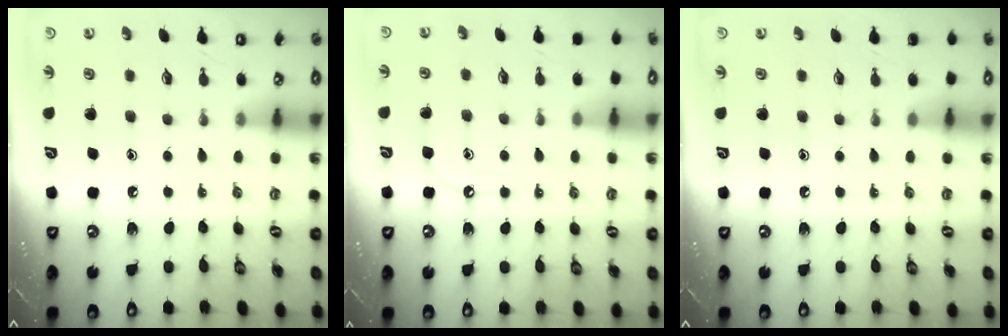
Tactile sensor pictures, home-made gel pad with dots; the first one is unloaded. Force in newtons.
{"total": 6.3, "press": 6.2, "slide": 0.7}
{"total": 0.0}